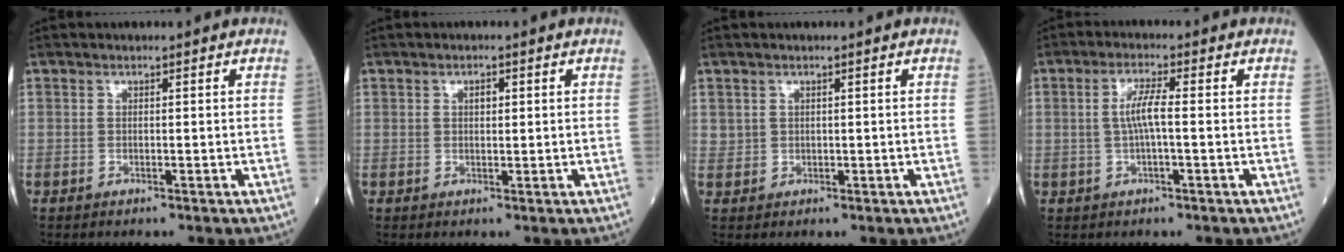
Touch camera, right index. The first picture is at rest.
{"total": 1.4, "force": [0.5, 0.8, 1.1], "torque": [-0.018, -0.001, 0.007]}
{"total": 1.2, "force": [0.6, 1.1, 0.1], "torque": [0.008, 0.002, 0.007]}
{"total": 4.0, "force": [0.0, 0.2, 4.0], "torque": [-0.082, 0.005, 0.000]}